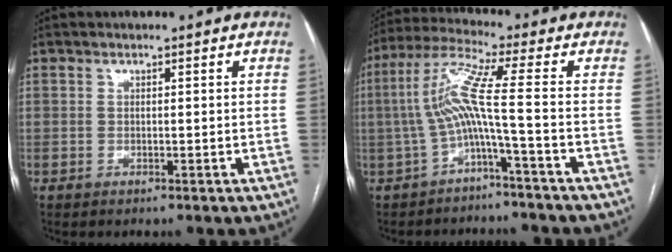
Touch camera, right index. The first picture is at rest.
{"total": 7.8, "force": [-2.1, -1.7, 7.4], "torque": [-0.157, 0.023, -0.040]}